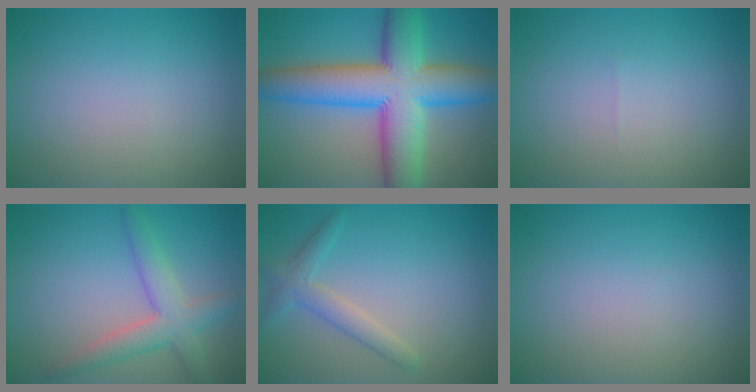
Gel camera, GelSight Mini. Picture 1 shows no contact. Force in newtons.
{"total": 12.0, "press": 12.0, "slide": 0.3}
{"total": 0.0}
{"total": 4.1, "press": 4.1, "slide": 0.2}
{"total": 2.4, "press": 2.4, "slide": 0.2}
{"total": 0.0}